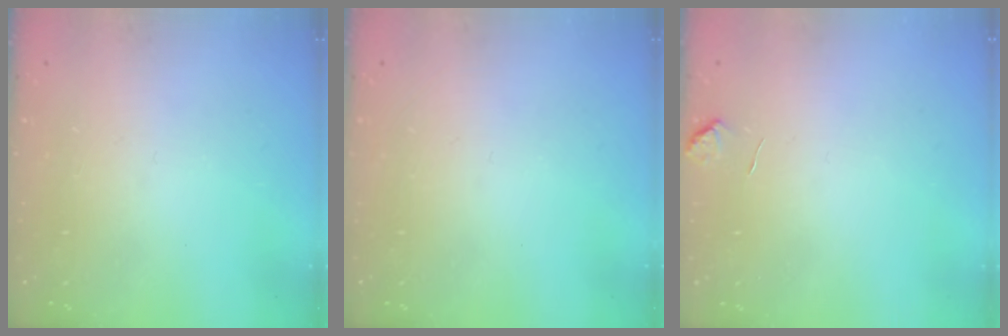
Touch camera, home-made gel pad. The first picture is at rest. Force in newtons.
{"total": 0.0}
{"total": 0.8, "press": 0.4, "slide": 0.7}